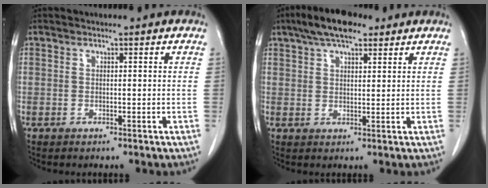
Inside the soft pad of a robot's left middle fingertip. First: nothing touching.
{"total": 7.5, "force": [5.3, 2.7, 4.7], "torque": [-0.086, 0.022, 0.090]}